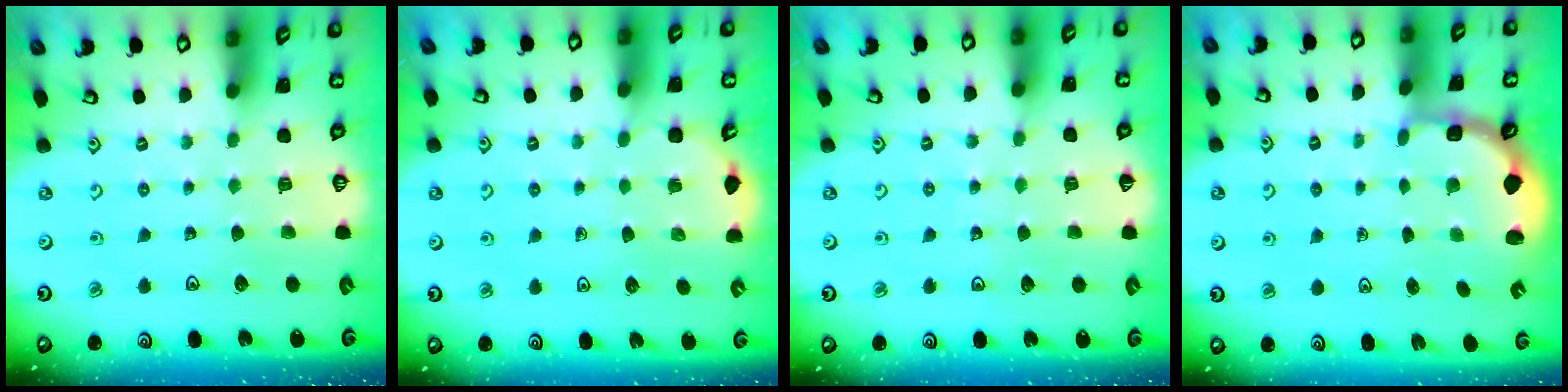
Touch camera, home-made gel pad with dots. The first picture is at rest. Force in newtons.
{"total": 2.6, "press": 2.4, "slide": 1.0}
{"total": 3.8, "press": 3.7, "slide": 0.4}
{"total": 2.6, "press": 1.9, "slide": 1.8}